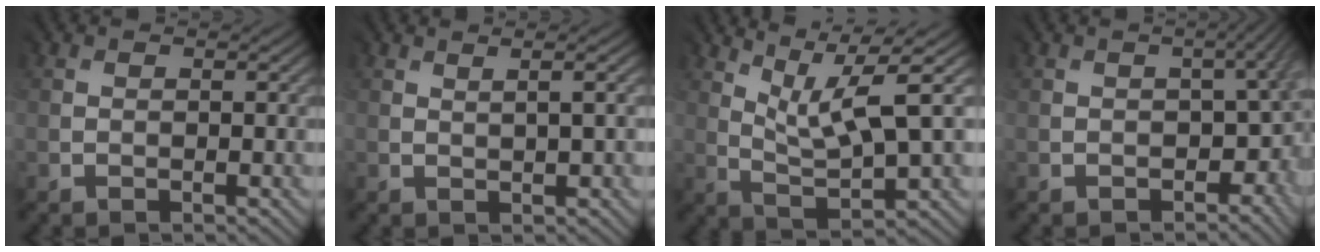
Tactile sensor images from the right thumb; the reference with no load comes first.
{"total": 1.6, "force": [0.9, 0.3, 1.3], "torque": [-0.008, 0.014, 0.007]}
{"total": 7.7, "force": [4.0, 1.4, 6.4], "torque": [-0.120, 0.008, 0.080]}
{"total": 6.2, "force": [-2.3, 3.5, 4.6], "torque": [-0.037, -0.019, -0.009]}